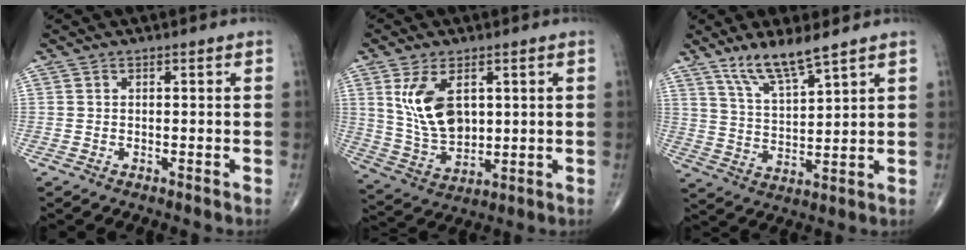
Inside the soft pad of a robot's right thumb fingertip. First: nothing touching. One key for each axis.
{"total": 11.4, "fx": 3.3, "fy": 6.6, "fz": 8.7, "tx": -0.154, "ty": -0.017, "tz": 0.077}
{"total": 9.0, "fx": 6.7, "fy": 1.7, "fz": 5.8, "tx": -0.108, "ty": -0.045, "tz": 0.137}